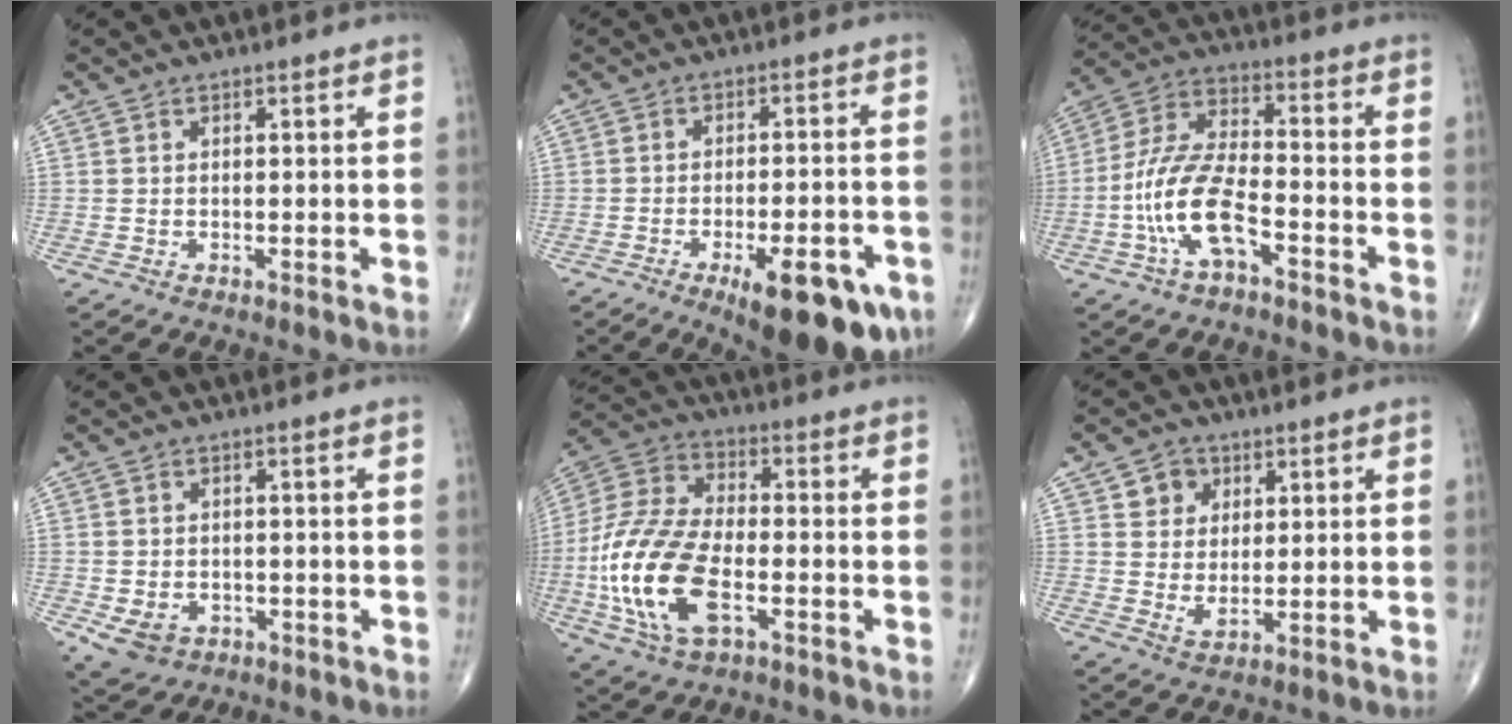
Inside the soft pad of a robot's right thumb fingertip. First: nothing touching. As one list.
[{"total": 16.6, "force": [-8.5, 5.8, 13.0], "torque": [-0.129, 0.030, -0.108]}, {"total": 12.5, "force": [-5.0, 5.2, 10.3], "torque": [-0.217, 0.042, -0.097]}, {"total": 5.4, "force": [-2.0, 4.3, 2.5], "torque": [-0.042, 0.006, -0.019]}, {"total": 18.8, "force": [-4.9, 9.5, 15.4], "torque": [-0.332, 0.016, -0.092]}, {"total": 5.7, "force": [2.4, 4.7, 2.2], "torque": [-0.013, -0.011, 0.040]}]